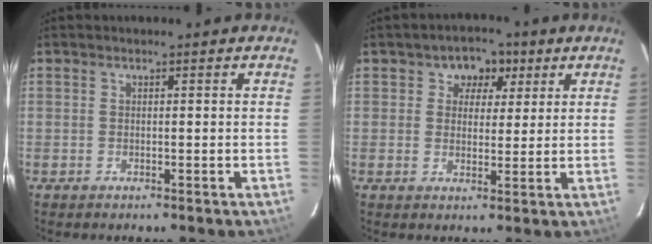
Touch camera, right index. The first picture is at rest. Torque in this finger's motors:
{"motor_torque": [0.09, 0.07, 0.05, 0.02]}